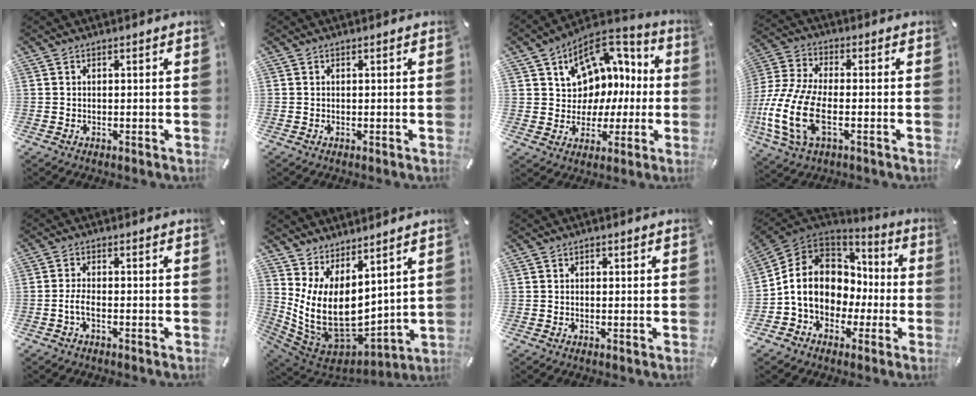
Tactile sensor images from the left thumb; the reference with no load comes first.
{"total": 0.0}
{"total": 12.4, "force": [4.4, 10.6, 4.5], "torque": [-0.066, -0.042, 0.086]}
{"total": 14.6, "force": [-4.5, 7.1, 11.9], "torque": [-0.273, -0.011, -0.083]}
{"total": 3.1, "force": [-1.3, 1.1, 2.6], "torque": [-0.059, 0.002, -0.027]}
{"total": 14.5, "force": [3.2, 9.5, 10.5], "torque": [-0.215, -0.062, 0.075]}
{"total": 0.7, "force": [0.2, 0.6, 0.4], "torque": [-0.008, 0.002, 0.002]}
{"total": 12.5, "force": [-0.9, 11.2, 5.6], "torque": [-0.135, 0.005, -0.011]}